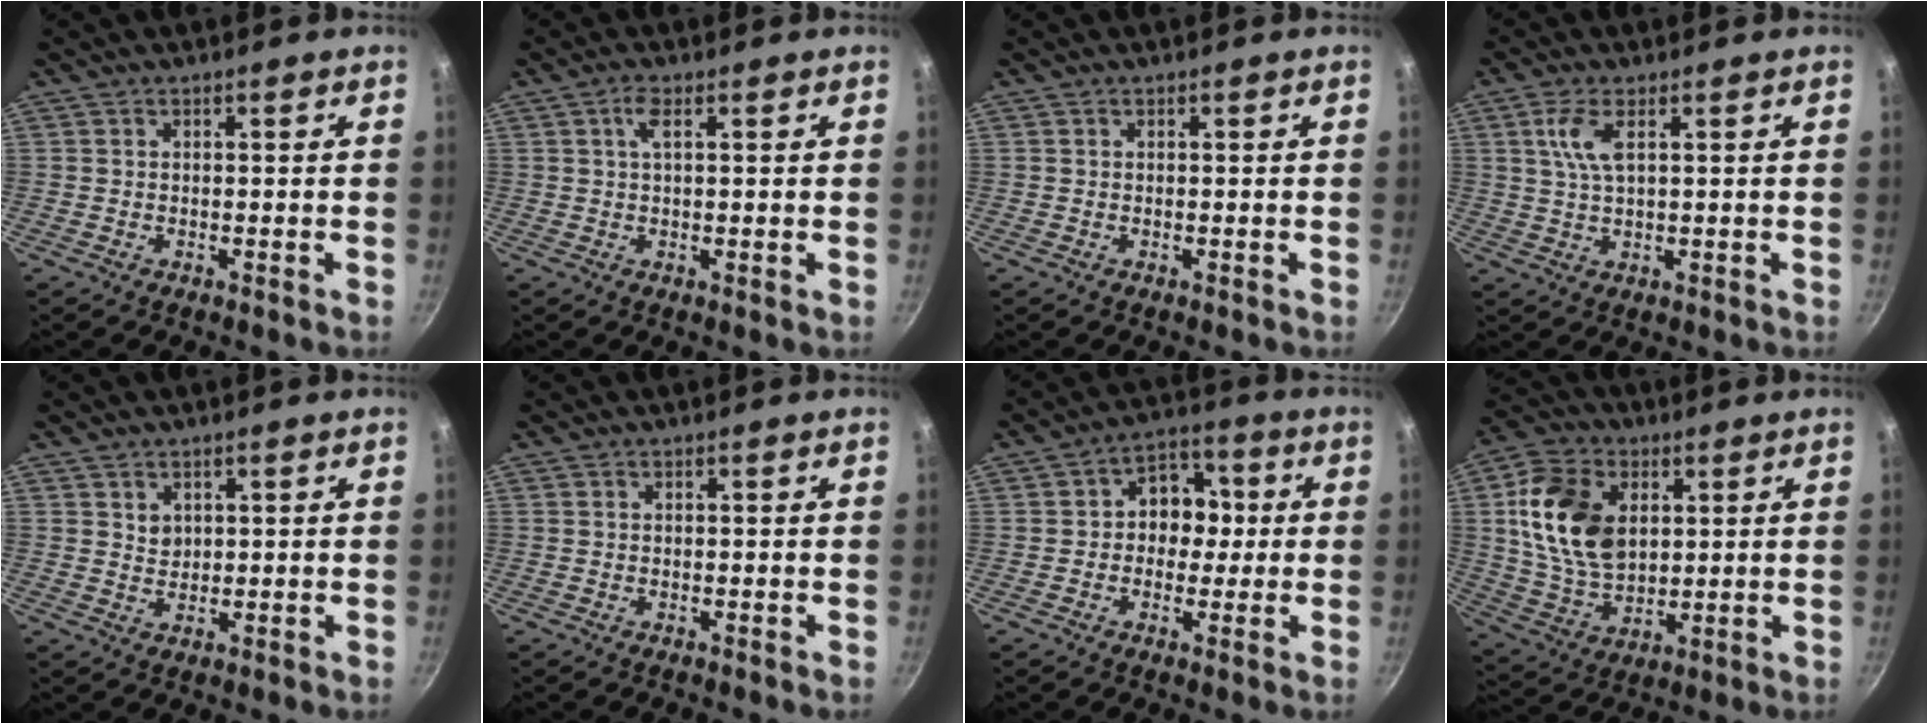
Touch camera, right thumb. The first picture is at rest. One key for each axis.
{"total": 2.5, "fx": 0.9, "fy": 0.7, "fz": 2.2, "tx": -0.047, "ty": 0.001, "tz": 0.016}
{"total": 0.0}
{"total": 5.3, "fx": 1.8, "fy": 2.0, "fz": 4.6, "tx": -0.100, "ty": 0.001, "tz": 0.038}
{"total": 2.3, "fx": 1.0, "fy": 1.8, "fz": 0.9, "tx": -0.005, "ty": -0.005, "tz": 0.020}
{"total": 0.0}
{"total": 8.6, "fx": 0.3, "fy": 7.0, "fz": 4.9, "tx": -0.014, "ty": 0.018, "tz": -0.008}
{"total": 16.8, "fx": 3.6, "fy": 11.5, "fz": 11.7, "tx": -0.202, "ty": -0.008, "tz": 0.072}